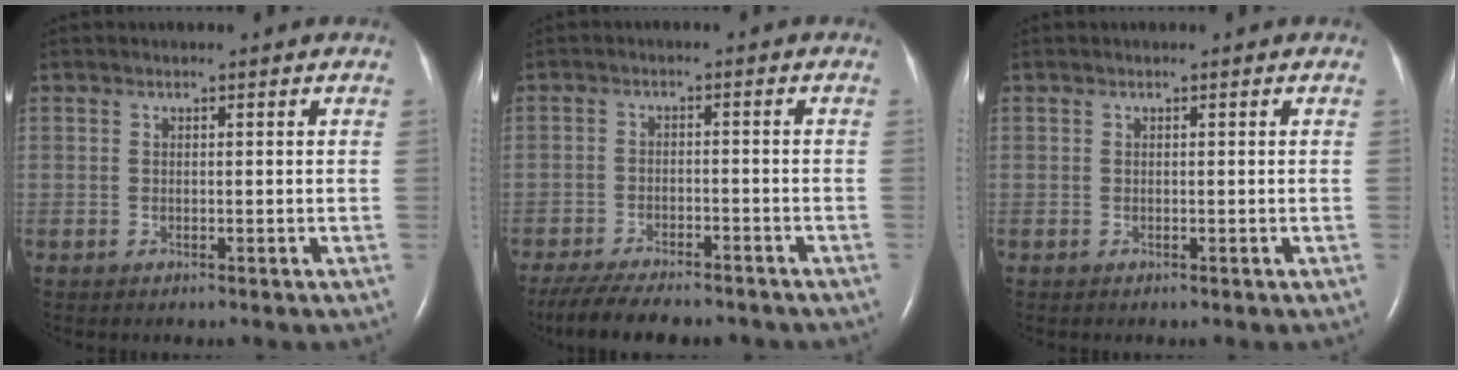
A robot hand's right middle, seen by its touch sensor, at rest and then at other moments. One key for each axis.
{"total": 12.9, "fx": -10.9, "fy": 3.4, "fz": 5.9, "tx": -0.108, "ty": -0.013, "tz": -0.159}
{"total": 0.0}